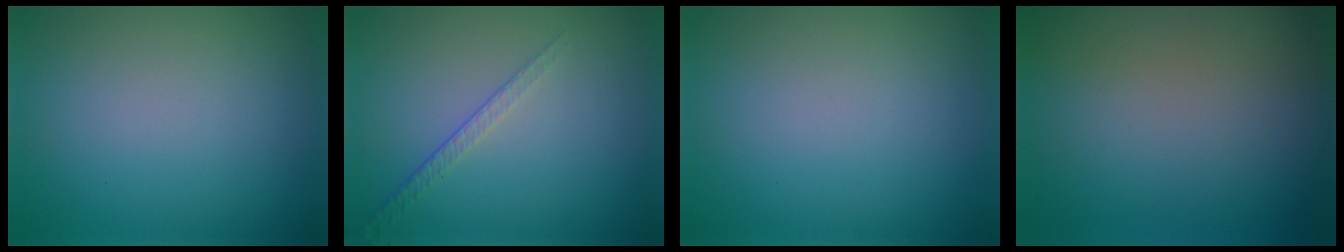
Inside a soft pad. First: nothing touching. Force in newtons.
{"total": 1.4, "press": 0.8, "slide": 1.1}
{"total": 0.0}
{"total": 0.0}